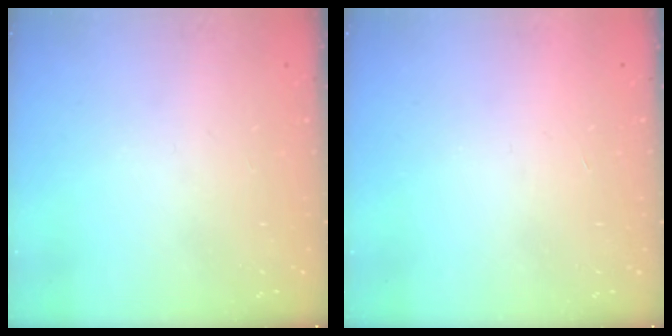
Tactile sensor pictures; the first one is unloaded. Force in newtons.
{"total": 1.7, "press": 1.7, "slide": 0.1}